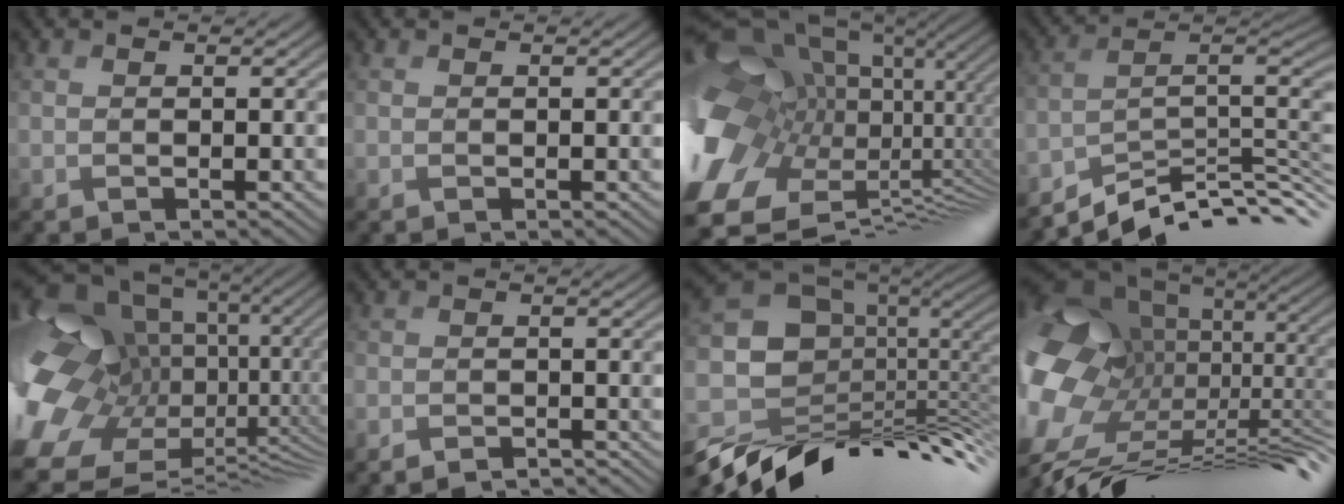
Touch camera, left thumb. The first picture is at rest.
{"total": 0.0}
{"total": 18.9, "force": [1.2, 11.4, 15.1], "torque": [-0.334, 0.017, 0.040]}
{"total": 10.4, "force": [-7.6, 2.9, 6.5], "torque": [-0.109, 0.009, -0.132]}
{"total": 18.4, "force": [-1.2, 12.8, 13.2], "torque": [-0.292, 0.004, 0.017]}
{"total": 2.9, "force": [-2.7, 0.7, 0.6], "torque": [-0.006, -0.003, -0.051]}
{"total": 16.4, "force": [-3.8, 9.2, 13.0], "torque": [-0.253, -0.026, -0.051]}
{"total": 20.7, "force": [-6.0, 12.3, 15.5], "torque": [-0.320, -0.001, -0.072]}